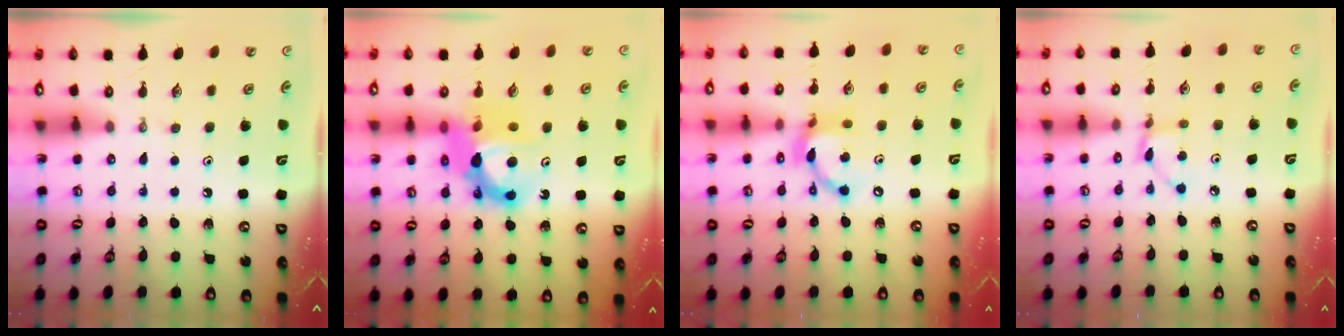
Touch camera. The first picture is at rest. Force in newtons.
{"total": 14.2, "press": 14.1, "slide": 1.6}
{"total": 11.9, "press": 11.9, "slide": 0.9}
{"total": 3.3, "press": 3.3, "slide": 0.1}